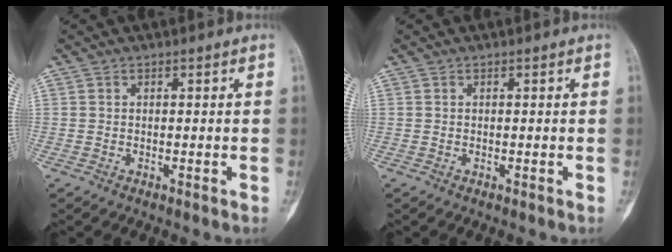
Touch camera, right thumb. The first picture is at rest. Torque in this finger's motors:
{"motor_torque": [0.09, -0.09, 0.00, 0.02, 0.00]}